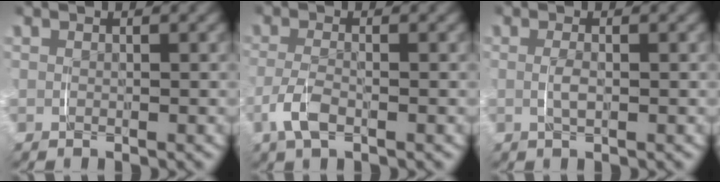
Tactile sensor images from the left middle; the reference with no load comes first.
{"total": 2.5, "force": [-1.6, 0.6, 1.8], "torque": [-0.052, -0.013, -0.026]}
{"total": 1.1, "force": [-0.5, 0.0, 1.0], "torque": [-0.025, -0.005, -0.005]}